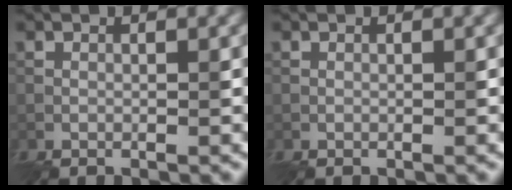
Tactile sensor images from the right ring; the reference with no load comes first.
{"total": 0.0}